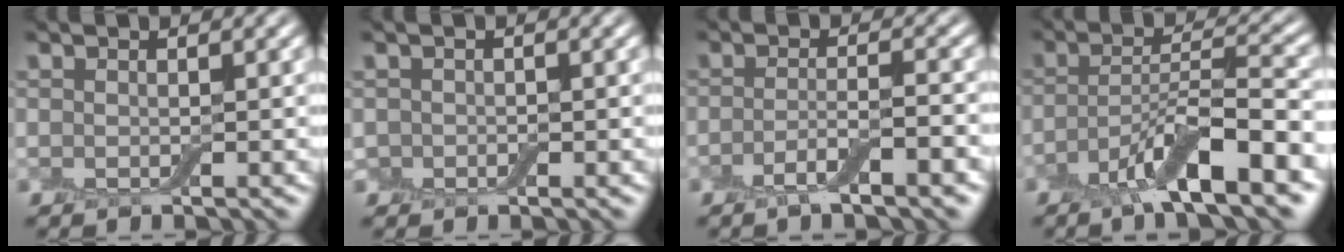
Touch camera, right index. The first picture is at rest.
{"total": 0.8, "force": [-0.2, 0.7, 0.2], "torque": [-0.001, -0.003, -0.008]}
{"total": 3.4, "force": [-1.8, 0.6, 2.9], "torque": [-0.052, 0.004, -0.040]}
{"total": 7.7, "force": [-4.1, 1.4, 6.3], "torque": [-0.110, 0.006, -0.079]}